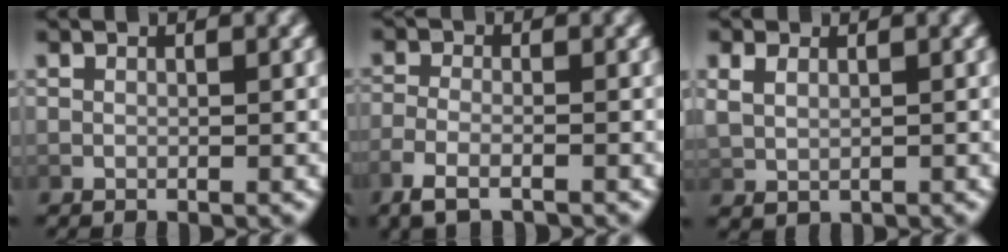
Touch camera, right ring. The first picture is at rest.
{"total": 3.2, "force": [-2.3, 1.0, 2.0], "torque": [-0.052, -0.009, -0.034]}
{"total": 1.6, "force": [0.8, 1.0, 0.9], "torque": [-0.022, -0.002, 0.027]}